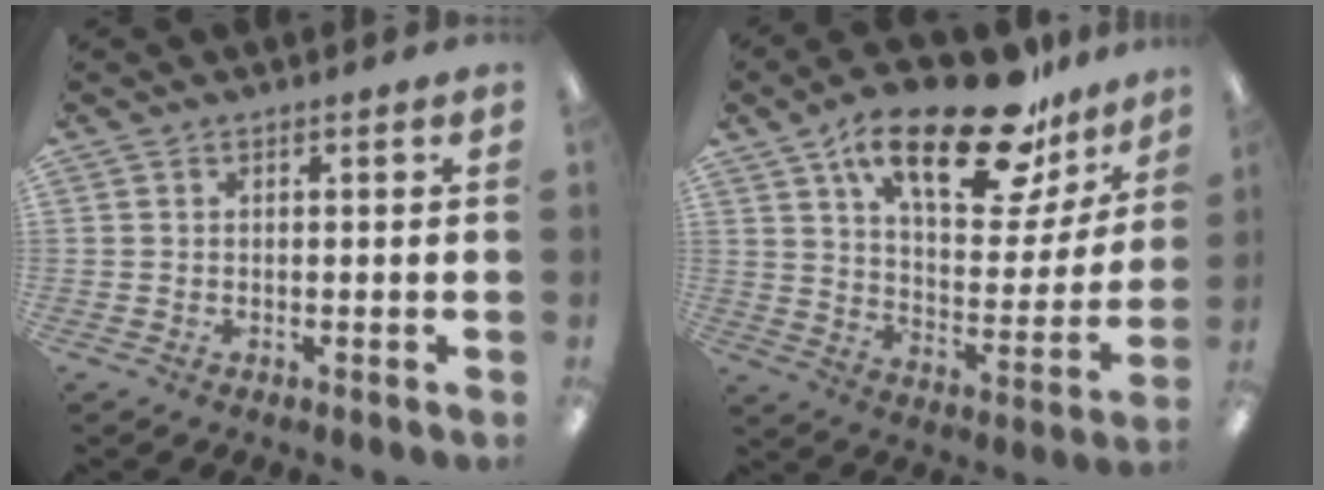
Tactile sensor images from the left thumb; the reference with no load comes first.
{"total": 24.5, "force": [15.9, 9.3, 16.1], "torque": [-0.244, -0.090, 0.263]}